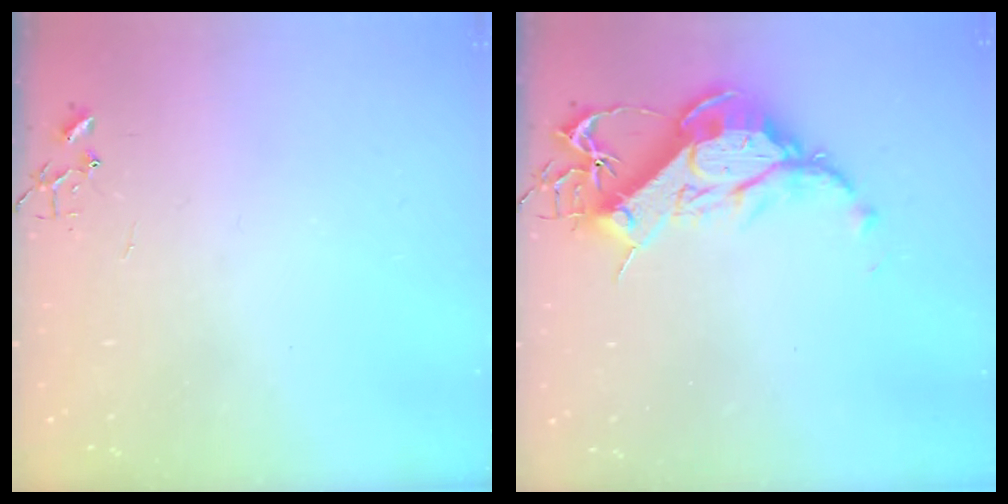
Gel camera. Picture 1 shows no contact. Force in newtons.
{"total": 14.3, "press": 14.2, "slide": 1.5}